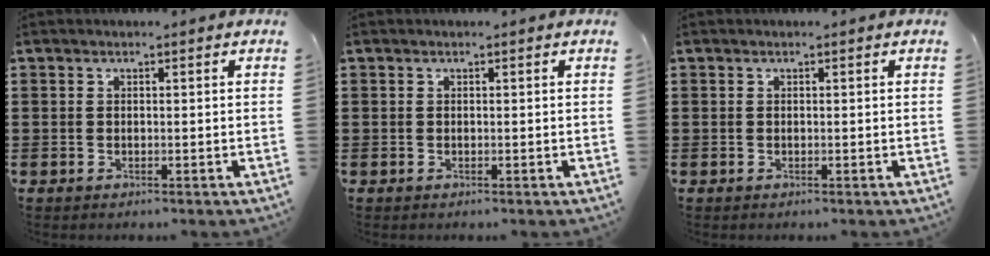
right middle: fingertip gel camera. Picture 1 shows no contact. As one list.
[{"total": 0.0}, {"total": 0.0}]